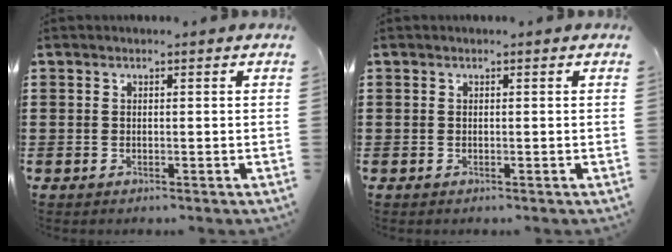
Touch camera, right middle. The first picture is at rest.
{"total": 0.0}